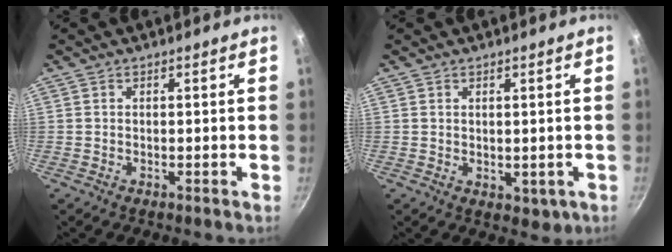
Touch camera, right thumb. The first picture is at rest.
{"total": 2.7, "force": [0.4, 1.9, 1.8], "torque": [-0.019, -0.009, 0.009]}